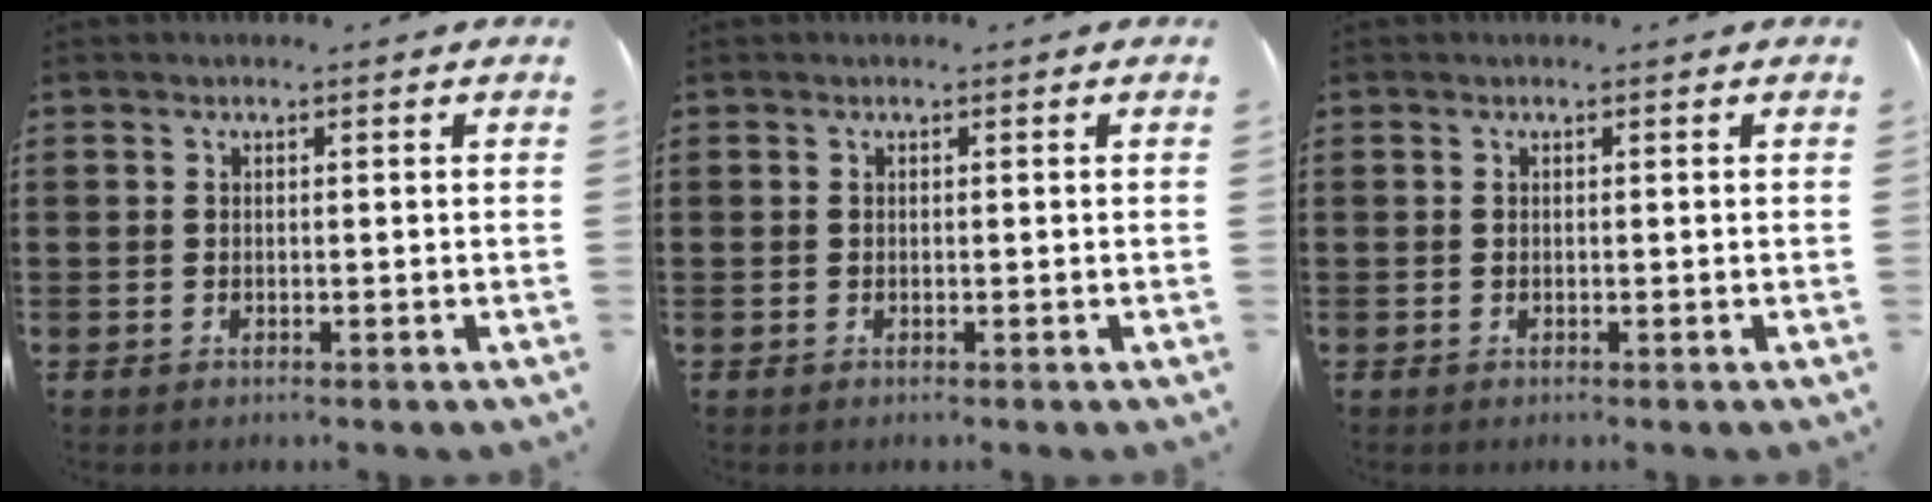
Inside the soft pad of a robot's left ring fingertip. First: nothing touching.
{"total": 0.0}
{"total": 0.0}